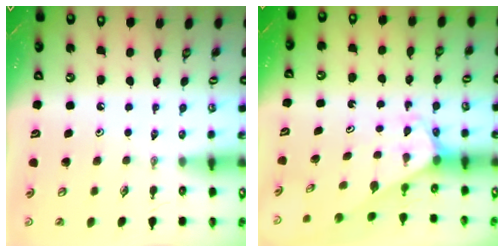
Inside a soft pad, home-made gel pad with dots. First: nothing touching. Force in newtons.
{"total": 2.5, "press": 2.5, "slide": 0.2}